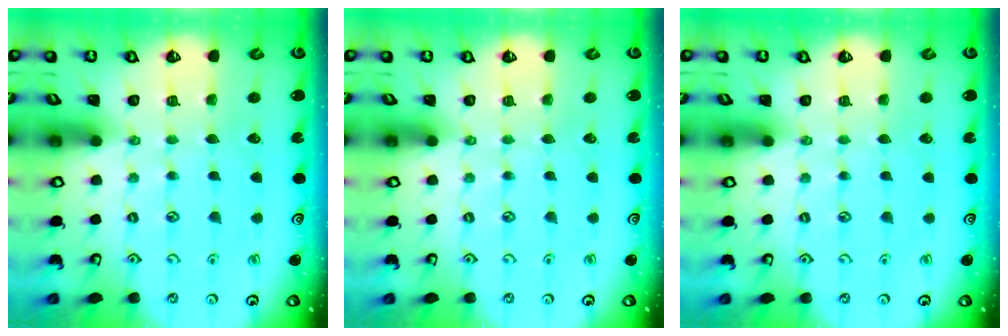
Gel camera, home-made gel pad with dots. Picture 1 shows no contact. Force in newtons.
{"total": 0.0}
{"total": 0.0}